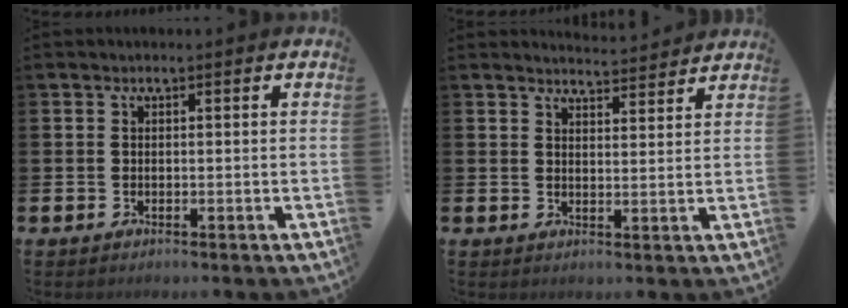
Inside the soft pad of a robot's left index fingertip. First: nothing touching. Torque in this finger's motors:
{"motor_torque": [0.00, -2.14, 0.00, 0.04]}